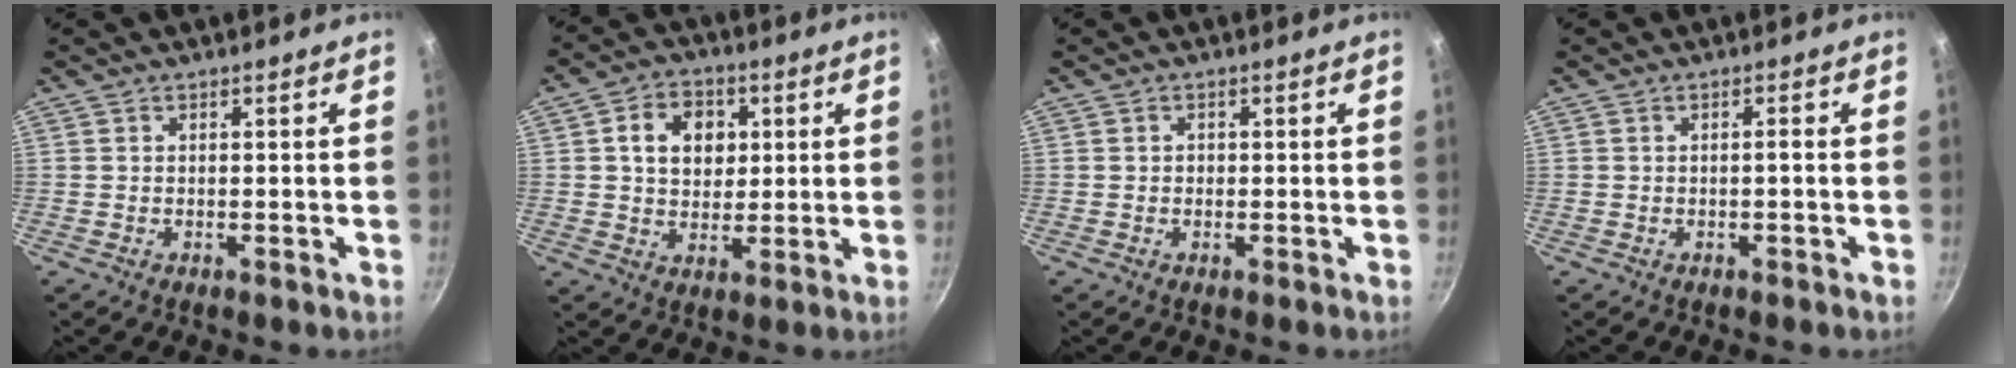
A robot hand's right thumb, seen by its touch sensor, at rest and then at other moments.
{"total": 9.2, "force": [2.2, 7.1, 5.4], "torque": [-0.061, 0.003, 0.030]}
{"total": 0.7, "force": [-0.1, 0.7, 0.2], "torque": [0.000, 0.003, -0.001]}
{"total": 0.8, "force": [-0.3, 0.2, 0.7], "torque": [-0.020, 0.007, -0.004]}